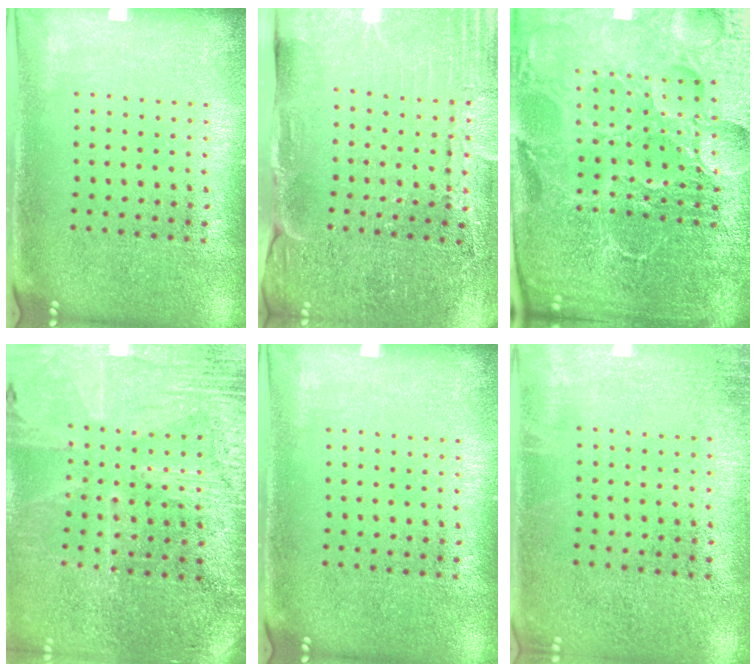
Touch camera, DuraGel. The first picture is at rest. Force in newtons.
{"total": 3.7, "press": 3.7, "slide": 0.3}
{"total": 6.7, "press": 5.9, "slide": 3.1}
{"total": 3.4, "press": 3.2, "slide": 1.2}
{"total": 0.0}
{"total": 1.2, "press": 1.1, "slide": 0.2}